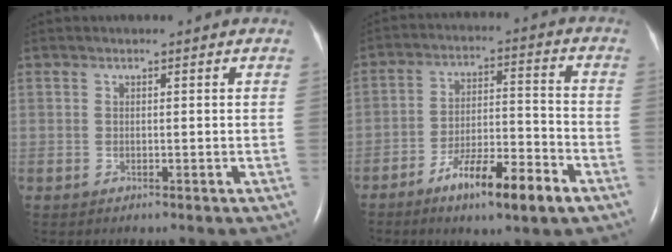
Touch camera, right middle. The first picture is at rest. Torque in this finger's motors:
{"motor_torque": [1.17, -0.97, 0.35, 0.10]}